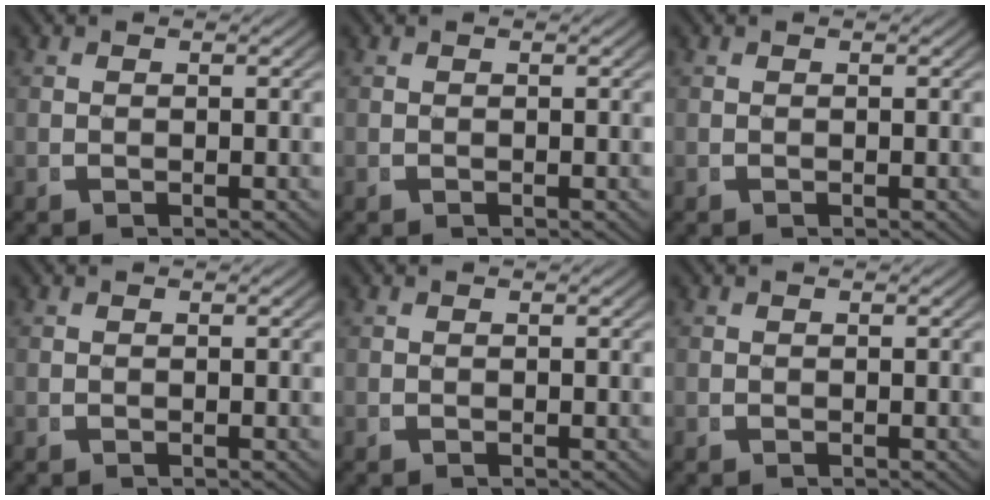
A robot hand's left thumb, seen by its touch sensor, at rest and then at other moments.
{"total": 0.0}
{"total": 0.0}
{"total": 0.0}
{"total": 0.0}
{"total": 0.0}